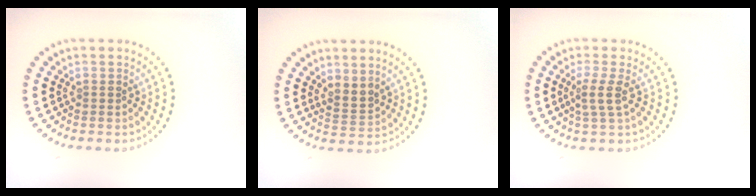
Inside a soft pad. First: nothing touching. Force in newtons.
{"total": 2.0, "press": 1.5, "slide": 1.4}
{"total": 2.1, "press": 1.6, "slide": 1.4}